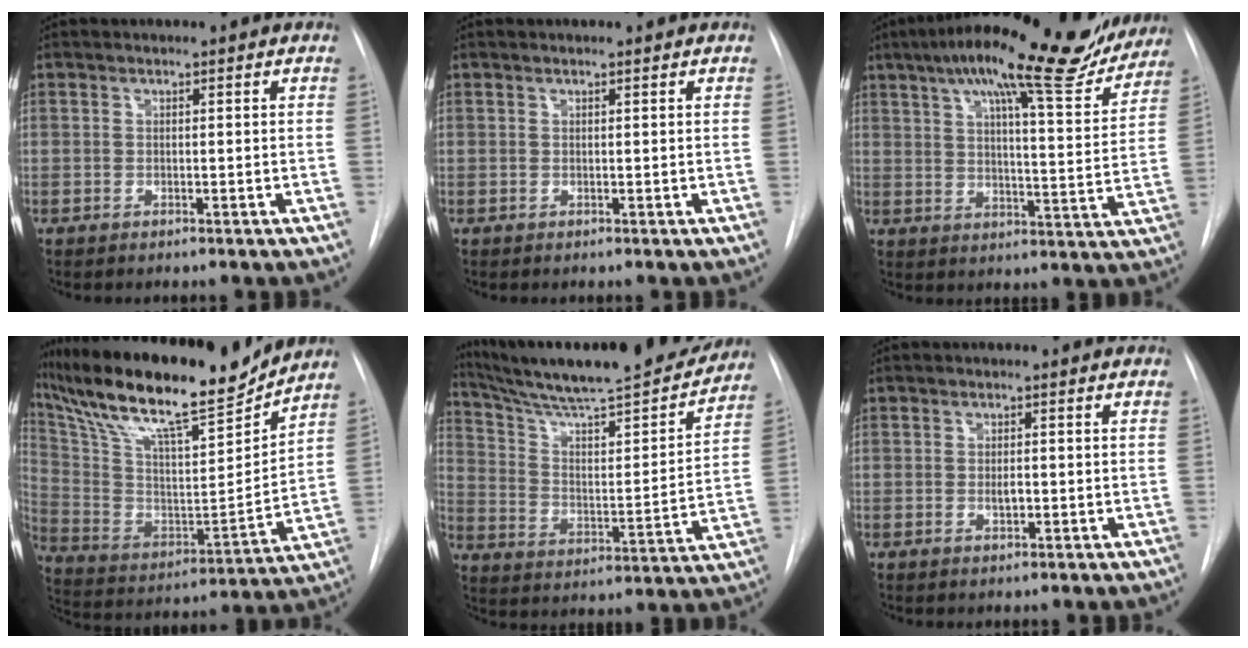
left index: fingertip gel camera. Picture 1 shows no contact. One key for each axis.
{"total": 0.6, "fx": 0.5, "fy": 0.0, "fz": 0.3, "tx": -0.010, "ty": 0.007, "tz": 0.010}
{"total": 22.4, "fx": 17.3, "fy": 4.3, "fz": 13.6, "tx": -0.212, "ty": 0.016, "tz": 0.232}
{"total": 24.6, "fx": 20.1, "fy": 3.6, "fz": 13.7, "tx": -0.266, "ty": 0.000, "tz": 0.337}
{"total": 25.0, "fx": 22.3, "fy": 2.5, "fz": 11.1, "tx": -0.181, "ty": -0.032, "tz": 0.326}
{"total": 1.6, "fx": -0.2, "fy": 0.6, "fz": 1.5, "tx": -0.027, "ty": -0.001, "tz": -0.002}